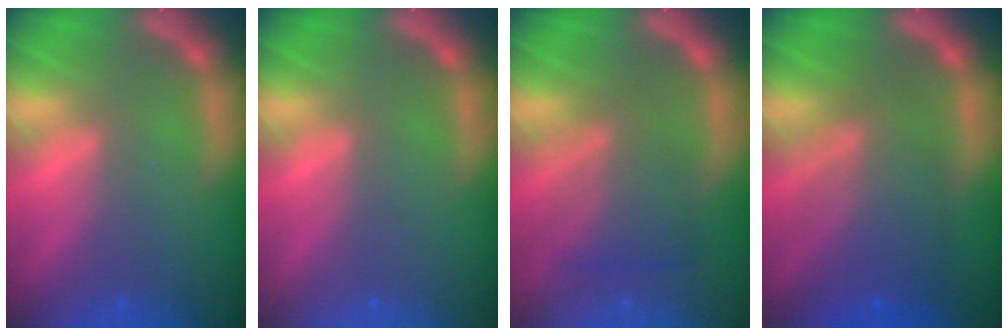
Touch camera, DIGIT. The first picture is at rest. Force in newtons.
{"total": 0.0}
{"total": 5.1}
{"total": 7.5}